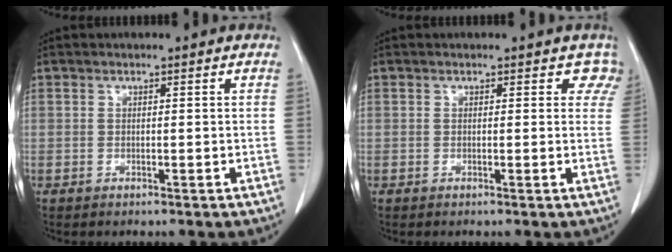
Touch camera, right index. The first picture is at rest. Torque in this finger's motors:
{"motor_torque": [0.02, 0.01, 0.07, 0.00]}